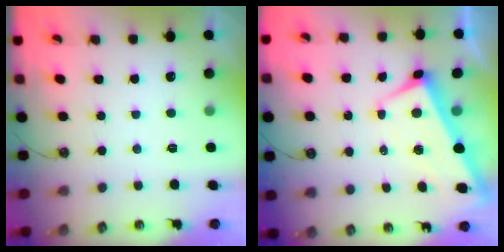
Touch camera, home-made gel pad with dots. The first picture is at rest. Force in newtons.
{"total": 0.9, "press": 0.2, "slide": 0.9}